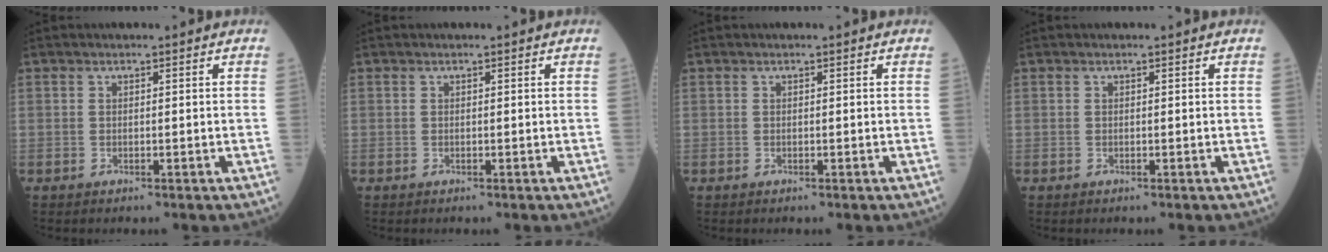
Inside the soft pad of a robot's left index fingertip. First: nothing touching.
{"total": 0.0}
{"total": 0.0}
{"total": 0.0}